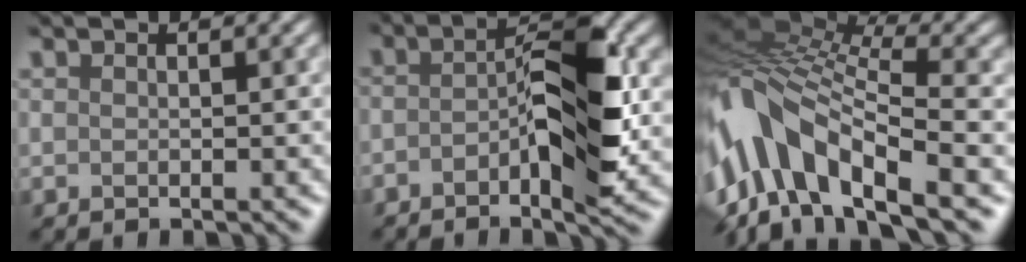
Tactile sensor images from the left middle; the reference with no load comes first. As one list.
[{"total": 5.0, "force": [-2.0, 0.3, 4.6], "torque": [-0.098, 0.009, -0.016]}, {"total": 9.5, "force": [-4.7, 4.4, 7.1], "torque": [-0.168, 0.011, -0.071]}]